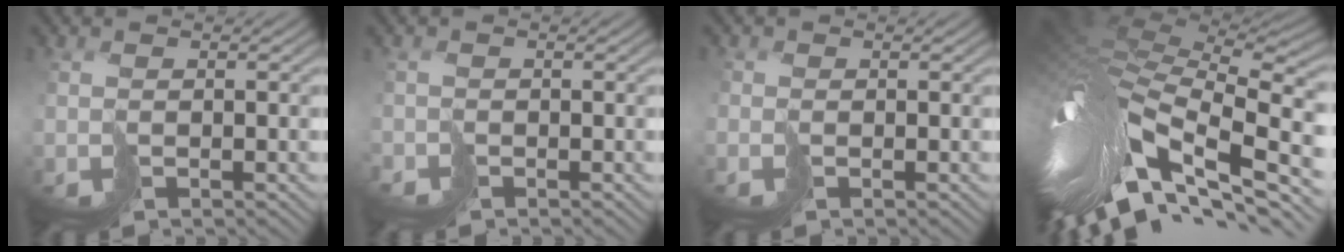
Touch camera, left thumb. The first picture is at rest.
{"total": 1.4, "force": [-1.2, 0.2, -0.6], "torque": [0.011, -0.010, -0.027]}
{"total": 1.0, "force": [-0.6, 0.7, 0.4], "torque": [-0.014, -0.004, -0.013]}
{"total": 15.8, "force": [-2.1, 8.4, 13.2], "torque": [-0.284, -0.032, -0.026]}